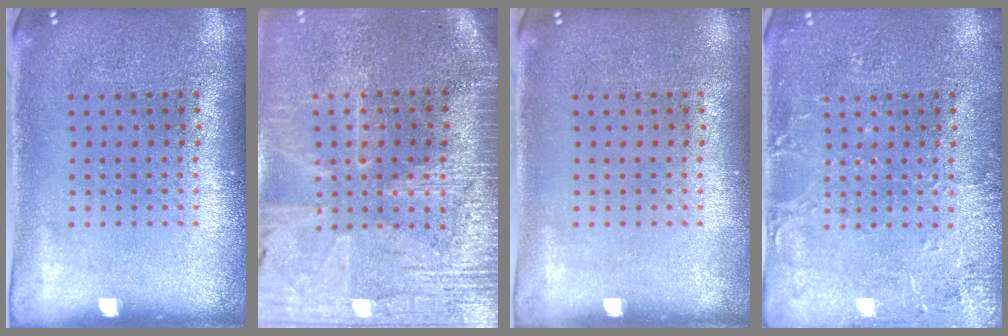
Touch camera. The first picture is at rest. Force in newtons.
{"total": 3.5, "press": 3.2, "slide": 1.4}
{"total": 0.0}
{"total": 2.9, "press": 2.9, "slide": 0.4}